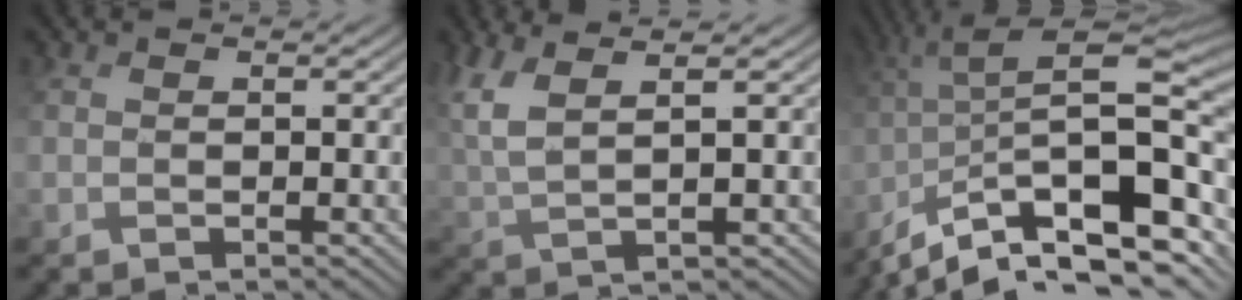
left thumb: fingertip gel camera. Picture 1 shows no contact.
{"total": 6.7, "force": [3.2, 1.7, 5.7], "torque": [-0.127, 0.017, 0.065]}
{"total": 17.2, "force": [-10.1, 4.6, 13.2], "torque": [-0.206, 0.027, -0.158]}